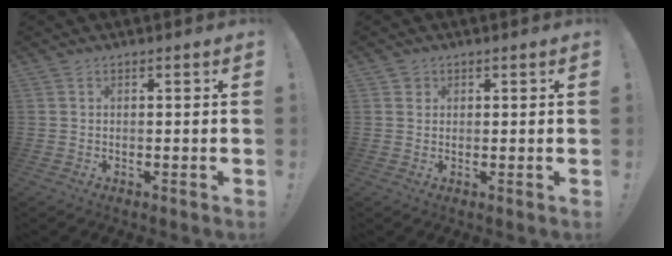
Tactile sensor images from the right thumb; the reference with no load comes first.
{"total": 1.6, "force": [0.8, 1.3, 0.2], "torque": [0.000, 0.001, 0.013]}